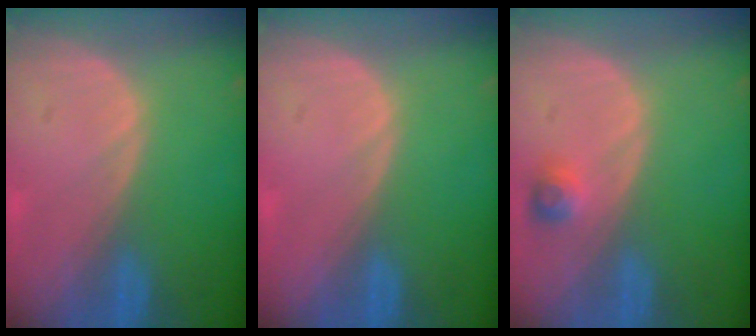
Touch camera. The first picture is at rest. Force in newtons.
{"total": 0.0}
{"total": 2.2, "press": 2.2, "slide": 0.4}